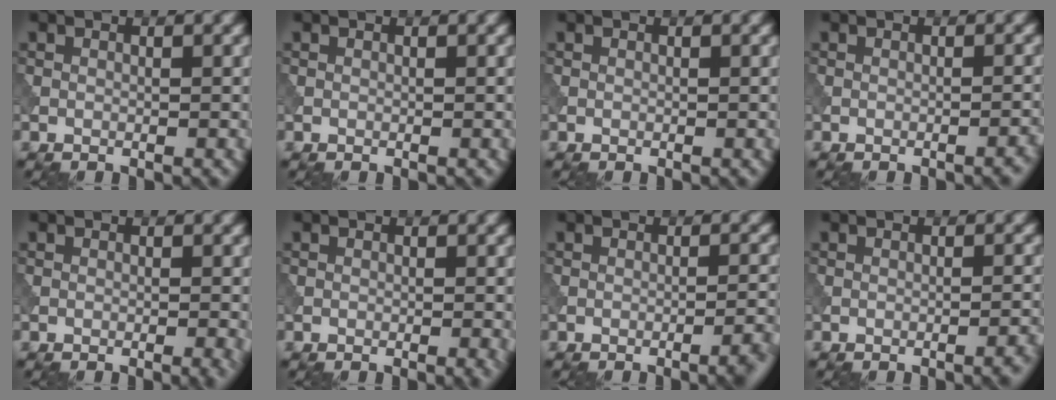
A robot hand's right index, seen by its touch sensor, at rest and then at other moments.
{"total": 0.0}
{"total": 0.0}
{"total": 1.3, "force": [-0.8, 0.3, 1.0], "torque": [-0.009, 0.005, -0.015]}
{"total": 1.2, "force": [-0.4, 0.3, 1.1], "torque": [-0.011, 0.000, -0.008]}
{"total": 0.9, "force": [-0.3, 0.2, 0.8], "torque": [-0.009, -0.001, -0.007]}
{"total": 2.9, "force": [-1.7, 0.6, 2.3], "torque": [-0.024, 0.010, -0.032]}
{"total": 1.7, "force": [-0.9, 0.4, 1.3], "torque": [-0.009, 0.006, -0.016]}